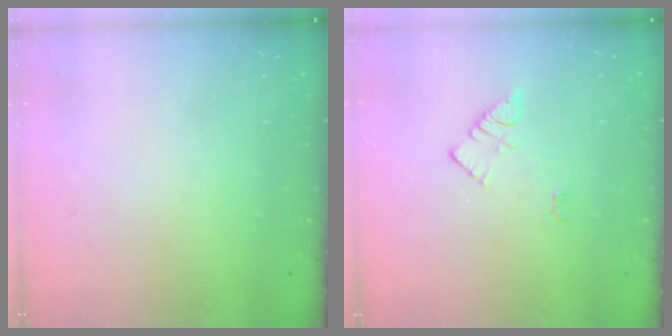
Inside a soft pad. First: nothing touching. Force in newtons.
{"total": 4.5, "press": 4.5, "slide": 0.6}